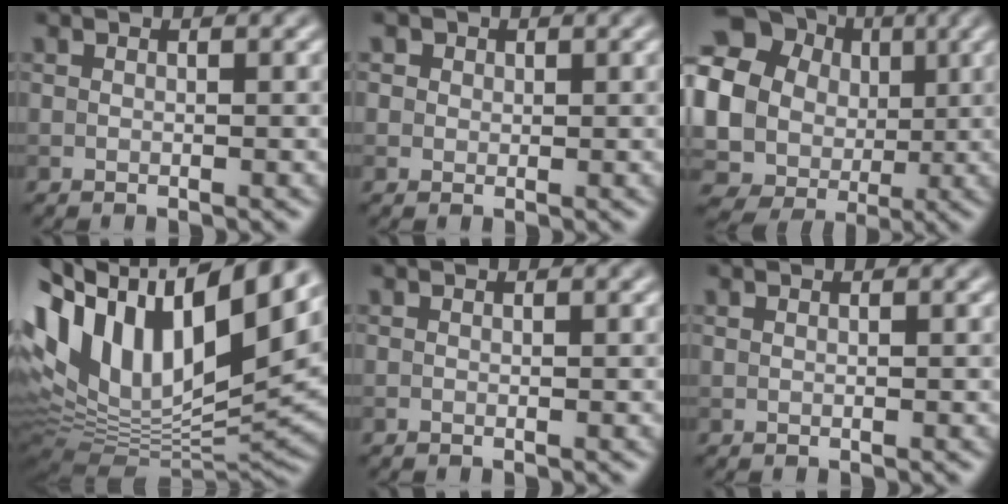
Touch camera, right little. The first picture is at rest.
{"total": 2.4, "force": [1.2, 1.8, 0.9], "torque": [-0.015, 0.007, 0.013]}
{"total": 18.8, "force": [3.0, 17.2, 7.1], "torque": [-0.182, 0.012, 0.019]}
{"total": 16.5, "force": [6.4, 8.0, 12.9], "torque": [-0.251, 0.017, 0.113]}
{"total": 0.0}
{"total": 0.0}